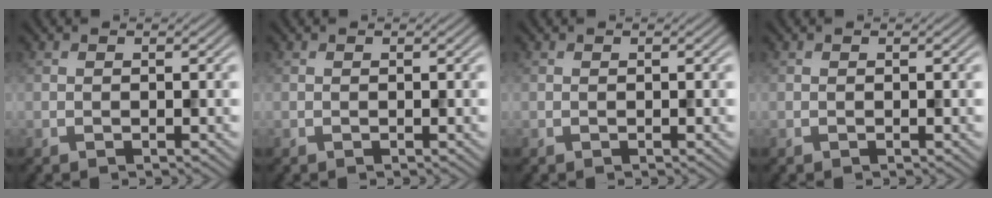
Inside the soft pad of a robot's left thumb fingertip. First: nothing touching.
{"total": 0.0}
{"total": 0.0}
{"total": 0.0}